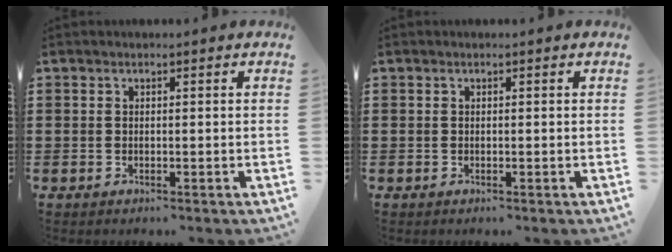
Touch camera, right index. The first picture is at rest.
{"total": 0.0}